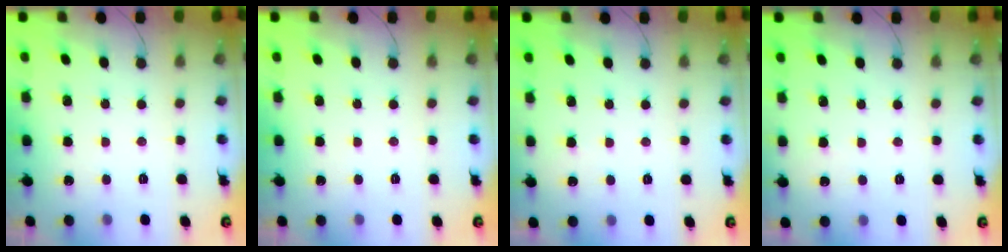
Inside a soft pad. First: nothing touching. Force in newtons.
{"total": 0.0}
{"total": 1.1, "press": 1.1, "slide": 0.2}
{"total": 1.1, "press": 1.1, "slide": 0.2}